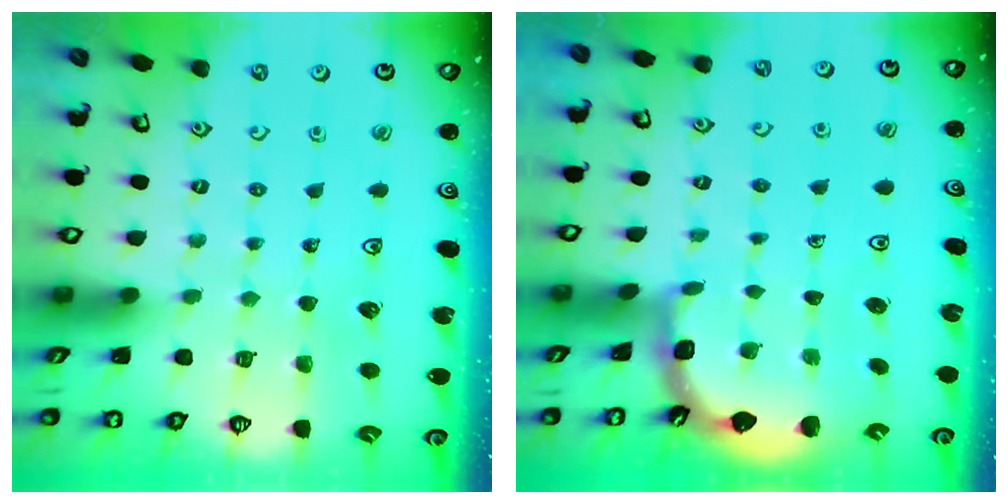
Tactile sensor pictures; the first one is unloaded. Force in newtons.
{"total": 2.0, "press": 2.0, "slide": 0.2}